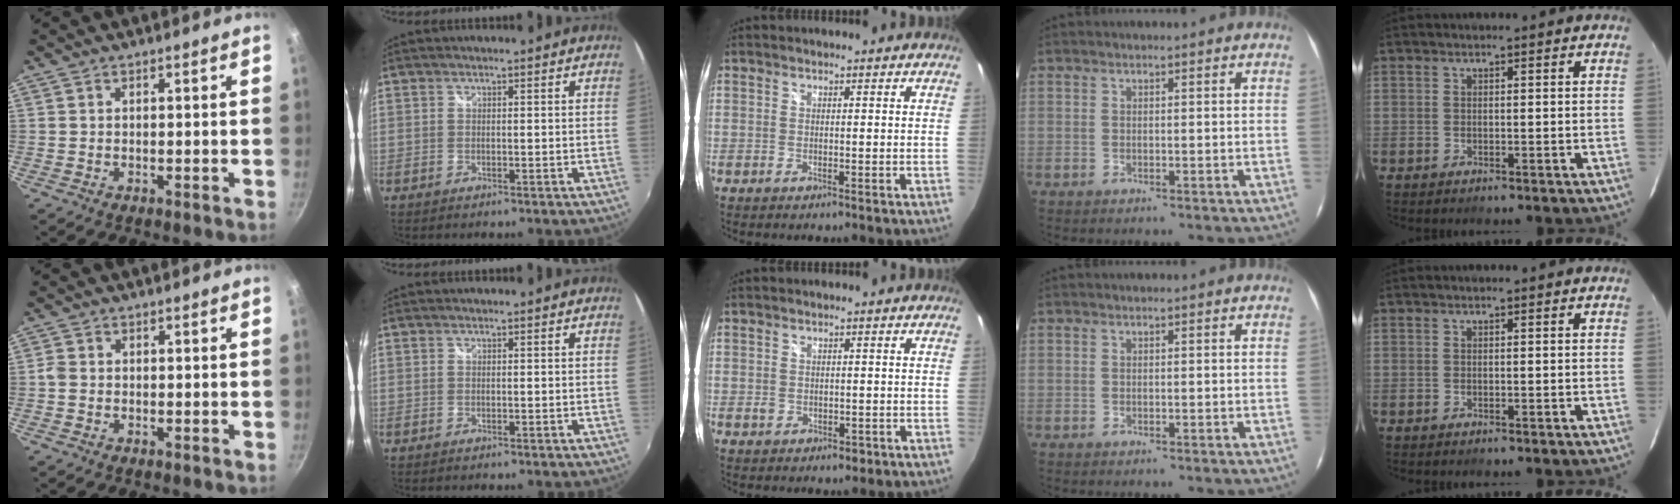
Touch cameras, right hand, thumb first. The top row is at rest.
{"thumb": {"total": 1.6, "force": [-0.4, 1.3, 0.8], "torque": [-0.016, 0.005, -0.010]}, "middle": {"total": 2.4, "force": [-0.6, 2.0, 1.2], "torque": [-0.016, 0.002, -0.005]}}